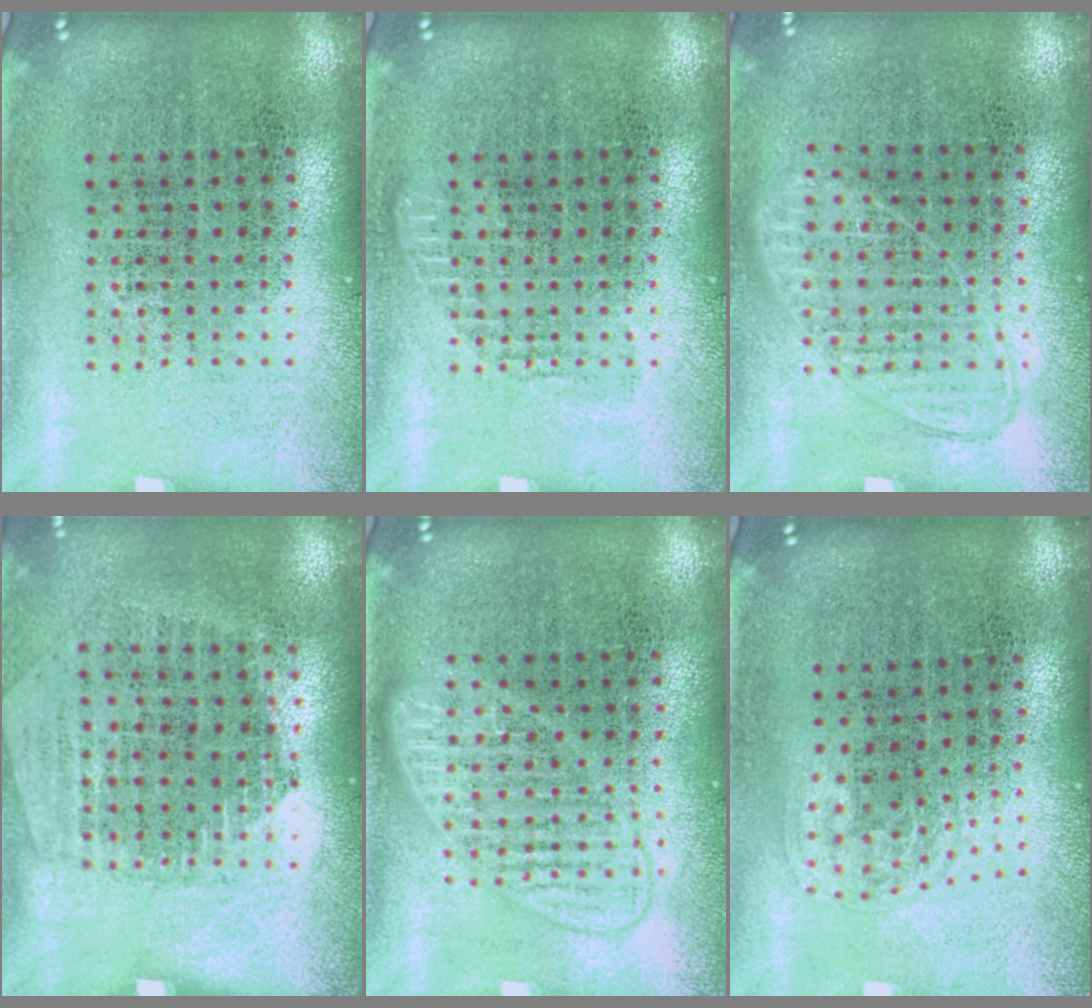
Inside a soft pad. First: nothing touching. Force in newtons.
{"total": 0.7, "press": 0.7, "slide": 0.3}
{"total": 0.9, "press": 0.9, "slide": 0.3}
{"total": 1.3, "press": 1.1, "slide": 0.5}
{"total": 1.5, "press": 1.4, "slide": 0.3}
{"total": 0.9, "press": 0.6, "slide": 0.7}